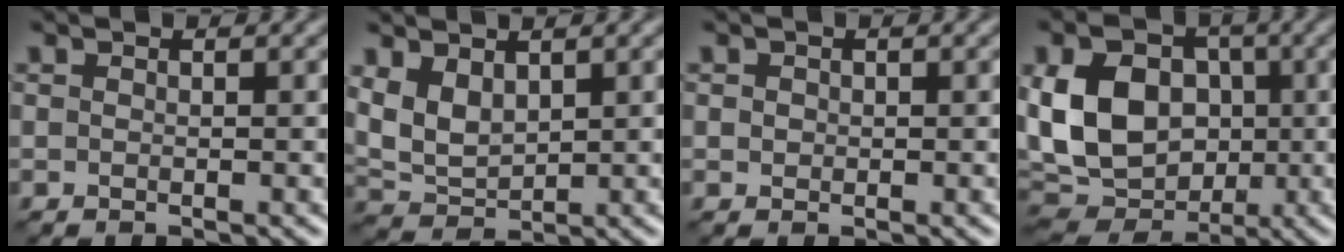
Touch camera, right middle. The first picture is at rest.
{"total": 3.8, "force": [1.5, 2.3, 2.6], "torque": [-0.066, -0.002, 0.035]}
{"total": 0.7, "force": [0.1, 0.6, 0.2], "torque": [-0.001, -0.001, 0.000]}
{"total": 10.6, "force": [0.2, 8.2, 6.8], "torque": [-0.145, -0.002, -0.005]}